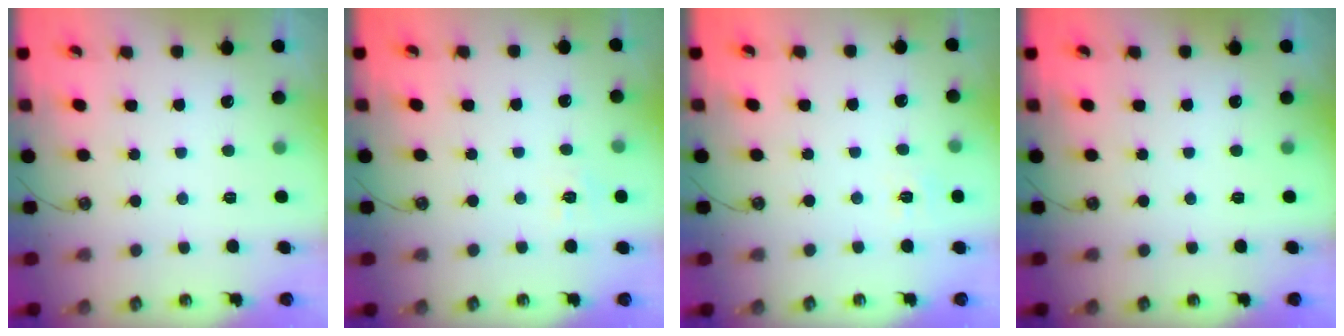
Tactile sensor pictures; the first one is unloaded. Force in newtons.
{"total": 6.6, "press": 6.6, "slide": 0.5}
{"total": 4.5, "press": 4.5, "slide": 0.6}
{"total": 0.0}